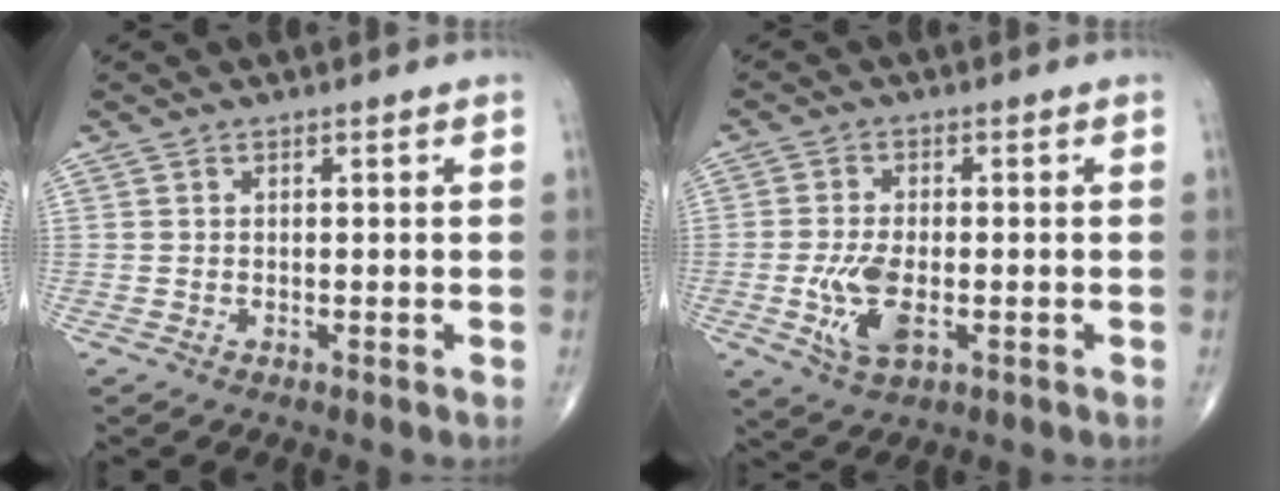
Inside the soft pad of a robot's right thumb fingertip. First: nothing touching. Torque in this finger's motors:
{"motor_torque": [1.01, 0.04, 1.00, 0.01, 0.06]}